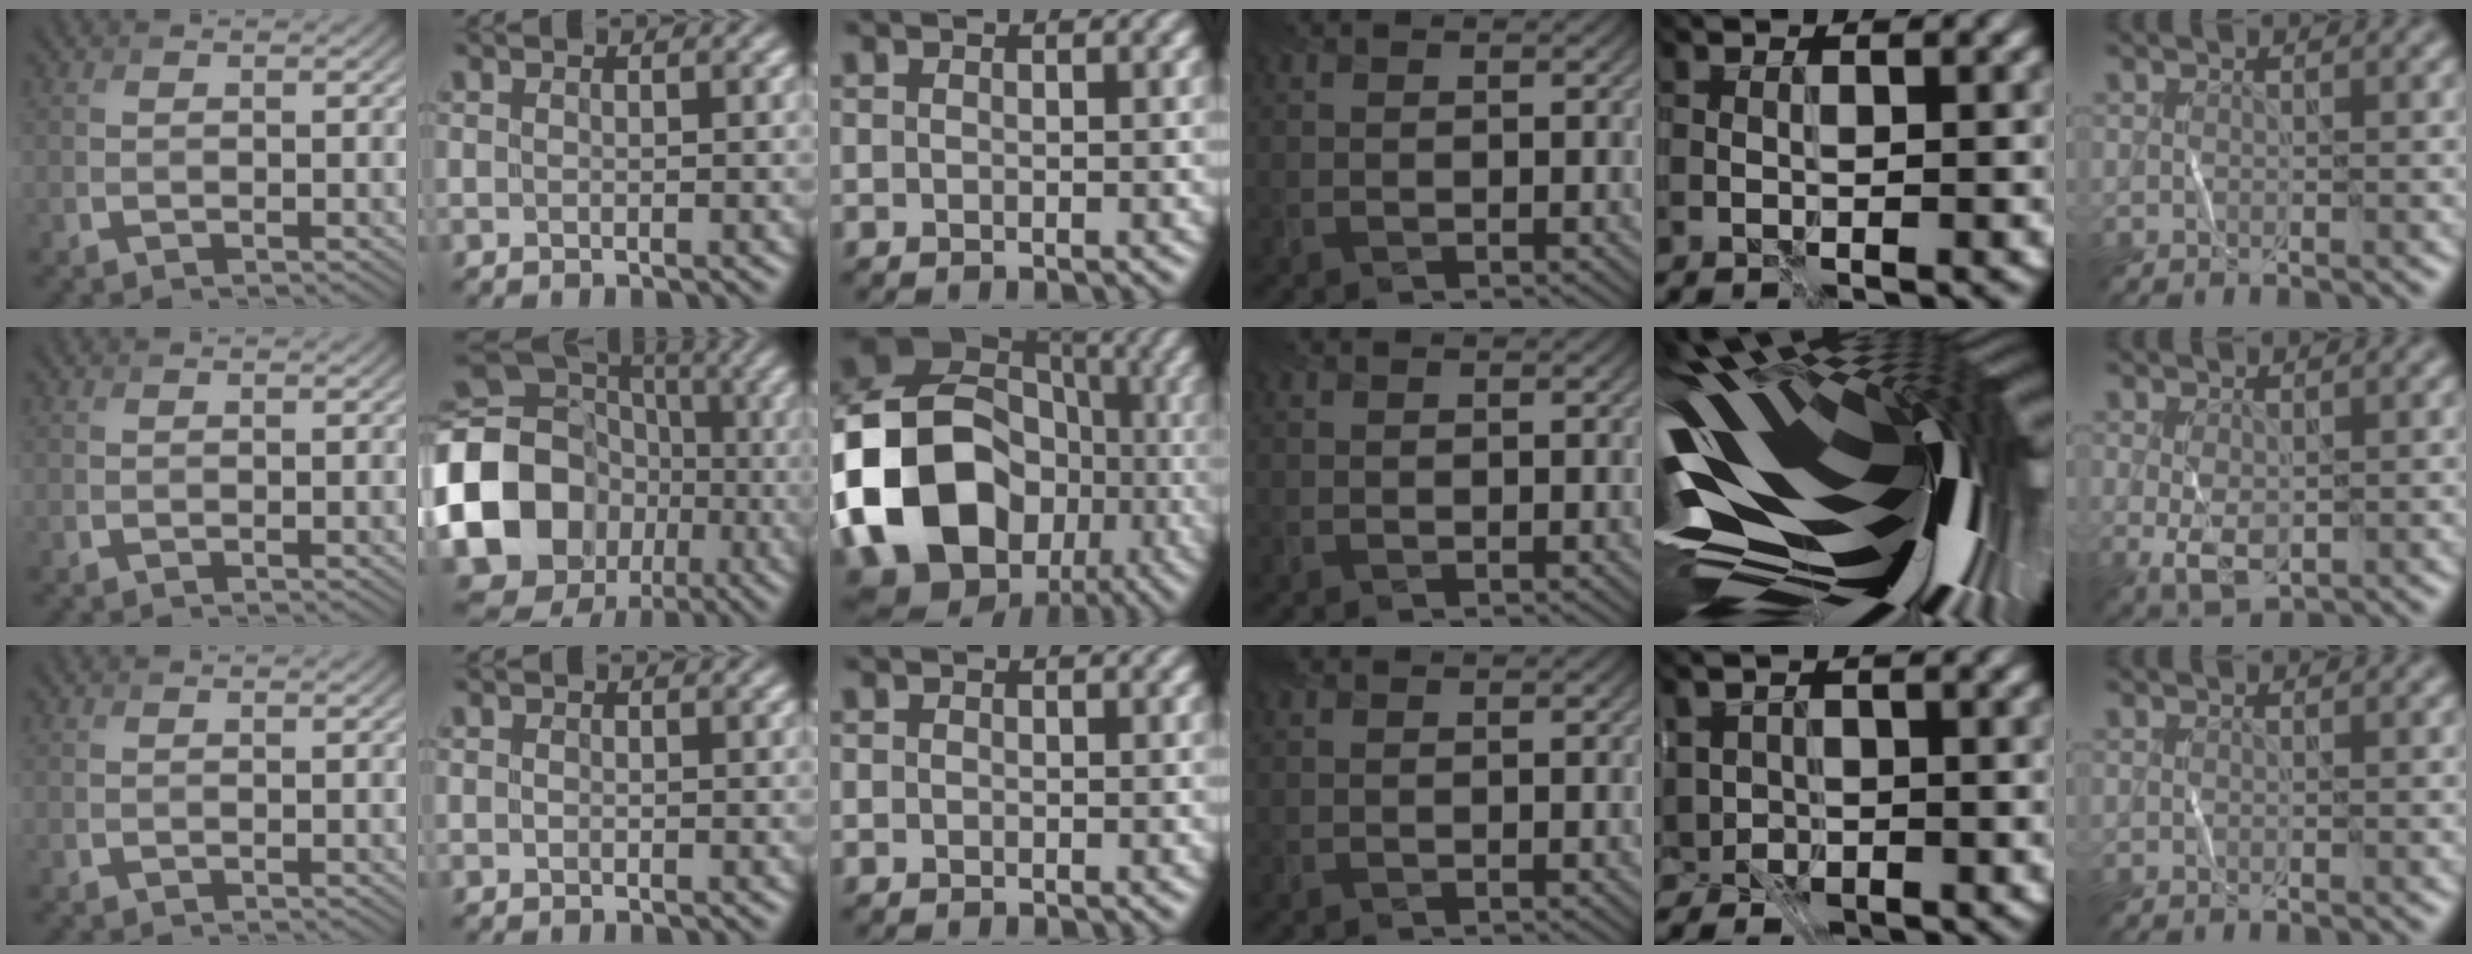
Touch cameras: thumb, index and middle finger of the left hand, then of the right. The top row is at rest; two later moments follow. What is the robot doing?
{"motion": "fold", "object": "coffee filter"}